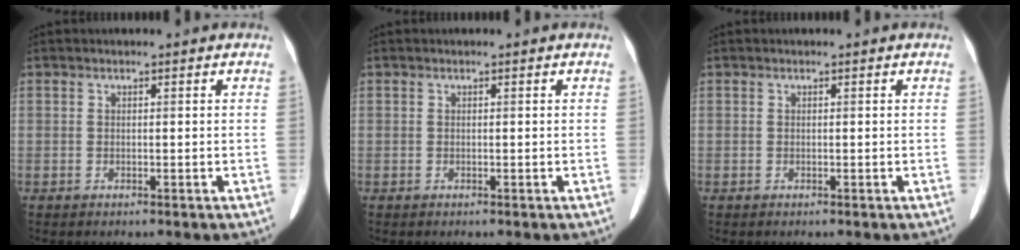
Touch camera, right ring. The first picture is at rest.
{"total": 0.0}
{"total": 0.0}